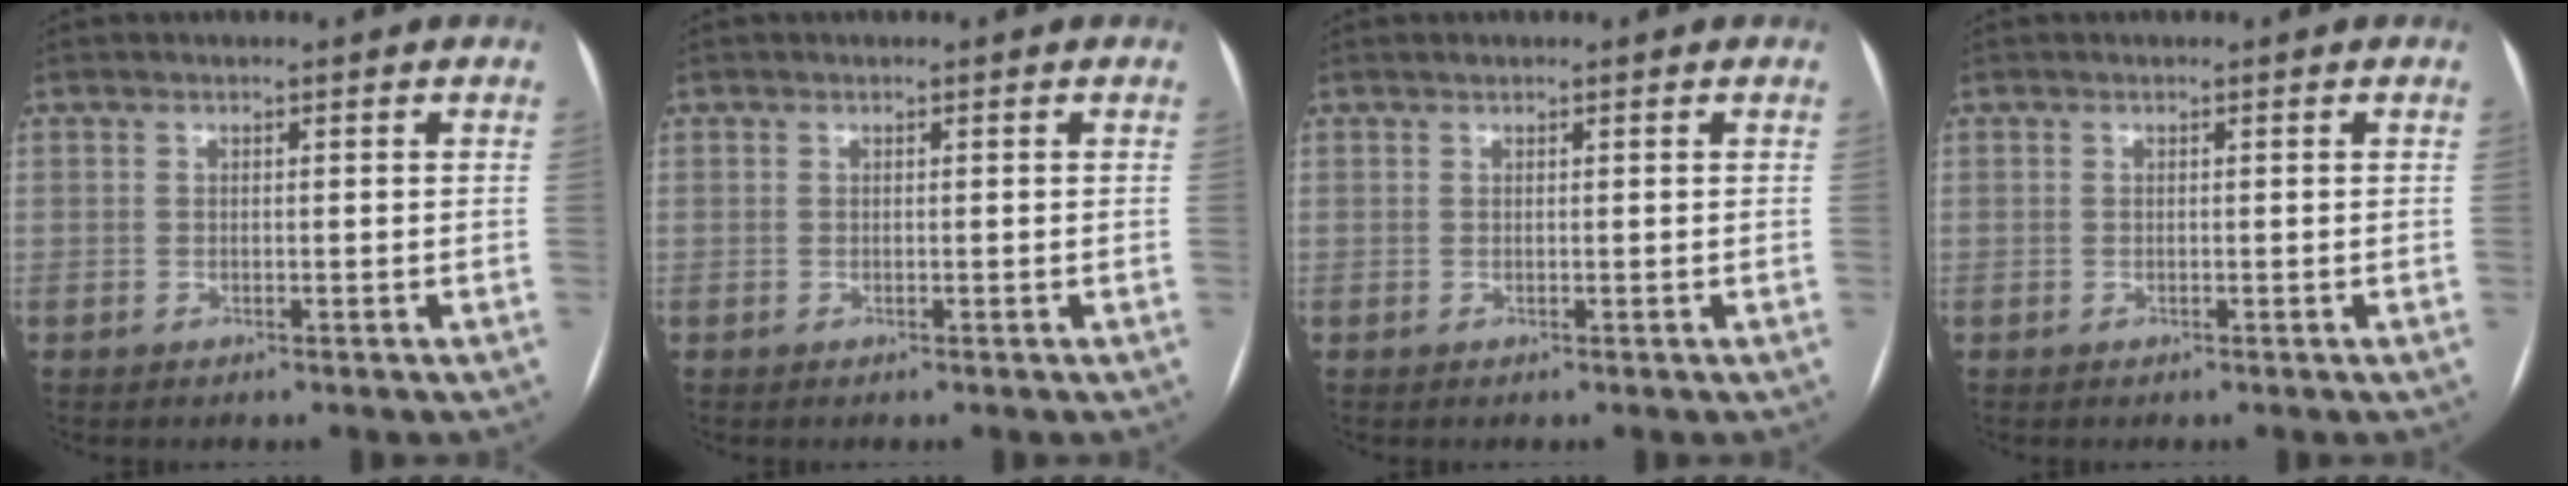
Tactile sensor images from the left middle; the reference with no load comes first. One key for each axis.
{"total": 0.0}
{"total": 0.0}
{"total": 0.0}